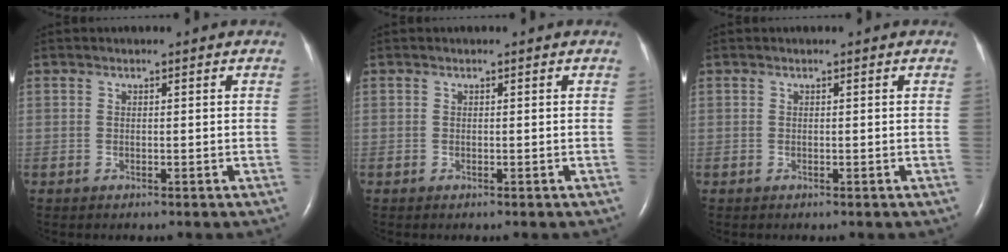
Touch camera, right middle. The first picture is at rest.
{"total": 0.0}
{"total": 0.0}